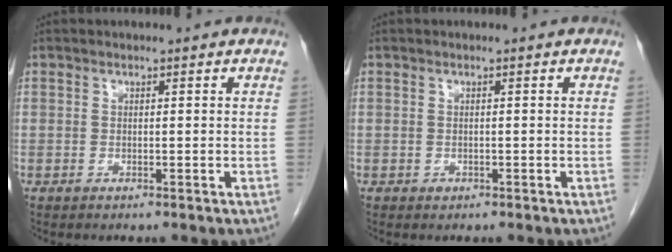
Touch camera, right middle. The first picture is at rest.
{"total": 0.5, "force": [-0.3, 0.4, 0.2], "torque": [-0.003, 0.002, -0.004]}